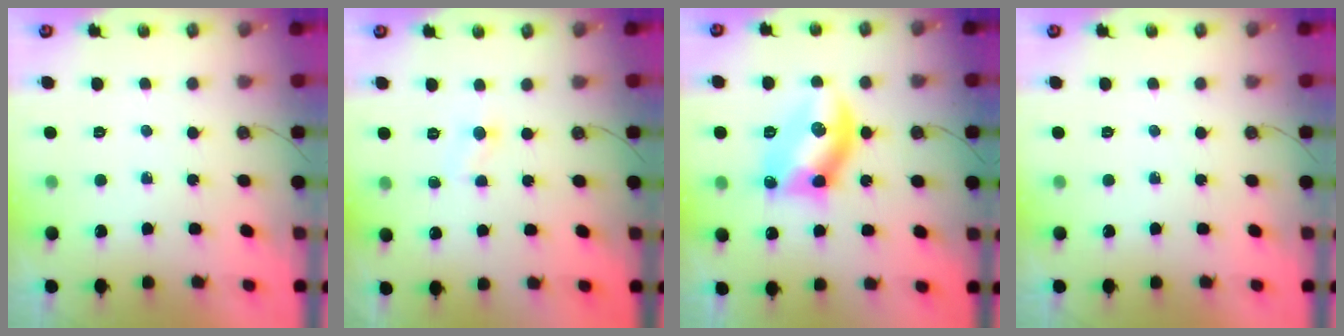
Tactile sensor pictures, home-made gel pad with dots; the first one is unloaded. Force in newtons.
{"total": 1.8, "press": 1.8, "slide": 0.2}
{"total": 12.6, "press": 12.6, "slide": 0.4}
{"total": 0.0}